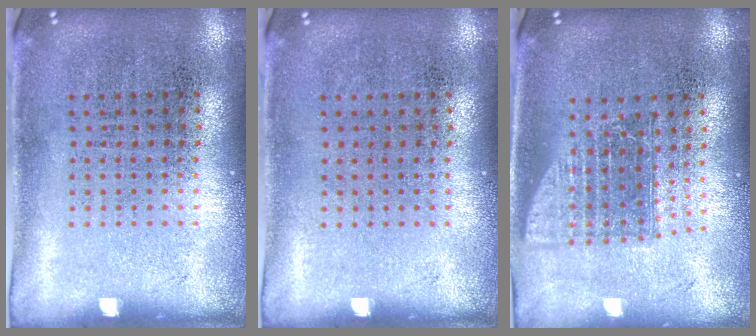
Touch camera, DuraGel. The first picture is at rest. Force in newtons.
{"total": 0.0}
{"total": 1.6, "press": 1.2, "slide": 0.9}